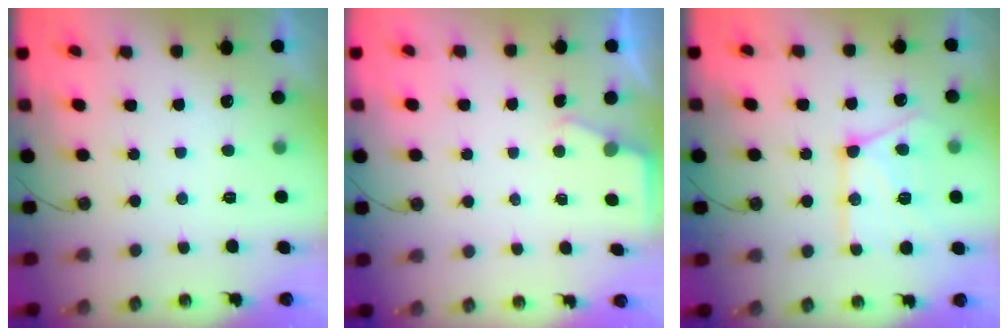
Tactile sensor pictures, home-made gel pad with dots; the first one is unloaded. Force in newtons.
{"total": 2.3, "press": 2.3, "slide": 0.4}
{"total": 17.0, "press": 17.0, "slide": 1.1}